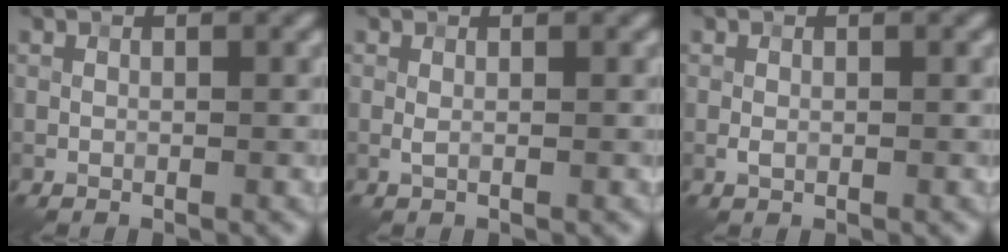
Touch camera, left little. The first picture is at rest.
{"total": 0.6, "force": [0.0, 0.1, 0.6], "torque": [-0.015, 0.001, 0.000]}
{"total": 0.7, "force": [-0.1, 0.5, 0.5], "torque": [-0.010, 0.000, -0.002]}